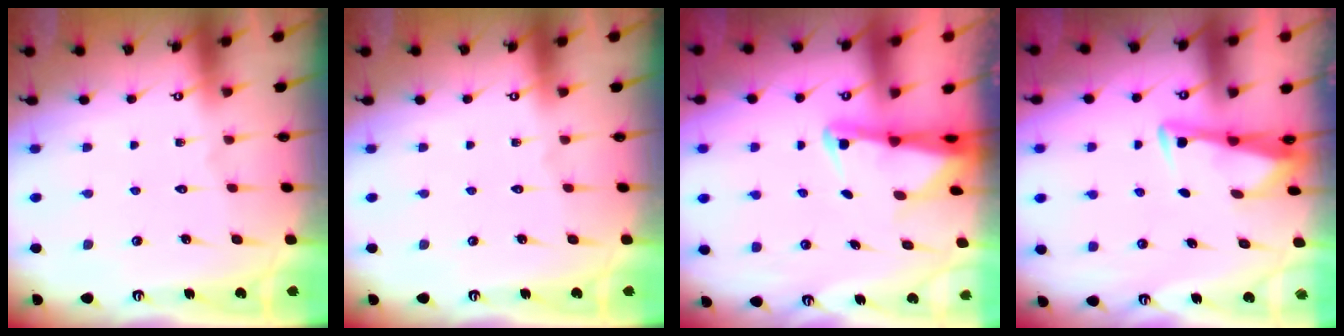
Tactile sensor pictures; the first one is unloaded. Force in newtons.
{"total": 0.0}
{"total": 2.8, "press": 2.7, "slide": 0.4}
{"total": 3.5, "press": 3.5, "slide": 0.3}